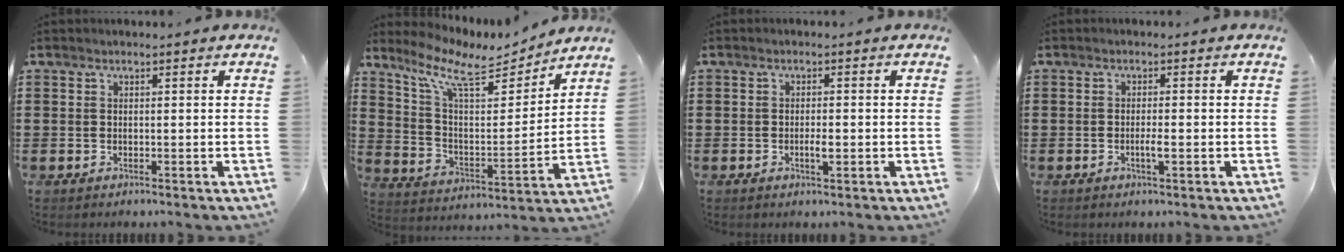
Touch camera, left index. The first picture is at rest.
{"total": 10.0, "force": [7.8, 3.0, 5.4], "torque": [-0.140, -0.040, 0.135]}
{"total": 2.0, "force": [-0.5, 0.6, 1.9], "torque": [-0.035, 0.001, -0.008]}
{"total": 2.1, "force": [-0.6, 0.3, 2.0], "torque": [-0.036, 0.000, -0.012]}